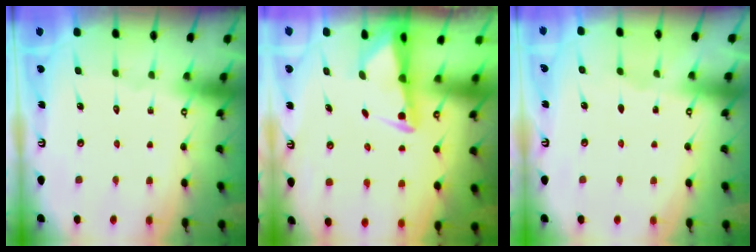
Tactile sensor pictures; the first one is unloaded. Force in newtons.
{"total": 2.4, "press": 2.3, "slide": 0.4}
{"total": 2.0, "press": 2.0, "slide": 0.3}